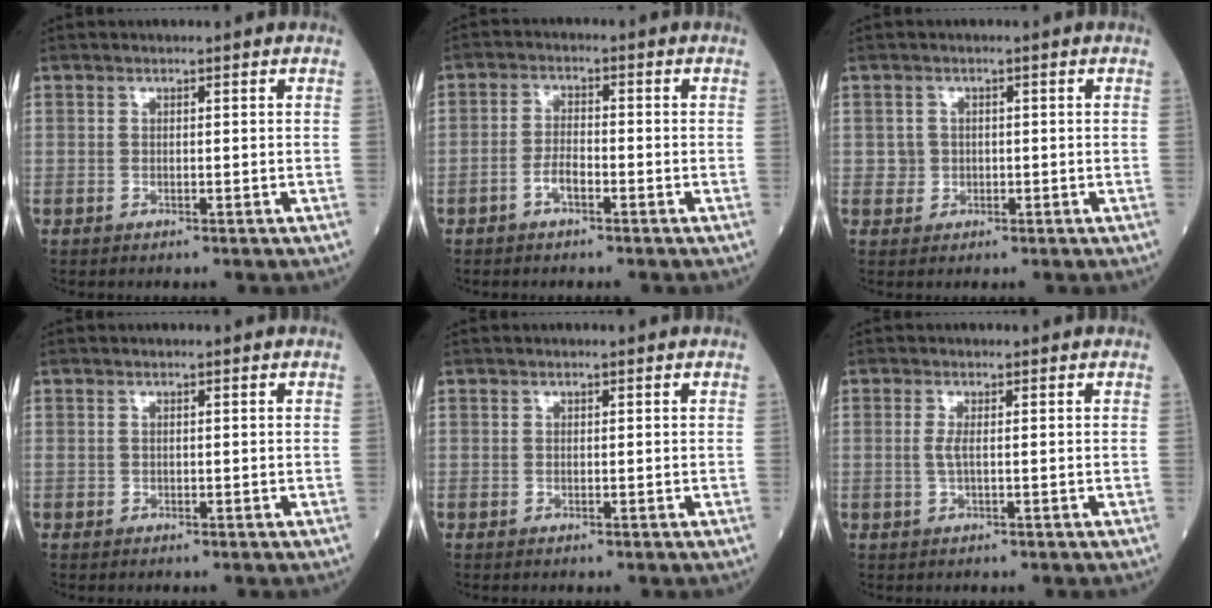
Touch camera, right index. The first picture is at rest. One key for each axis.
{"total": 3.0, "fx": -1.6, "fy": 1.0, "fz": 2.3, "tx": -0.046, "ty": 0.005, "tz": -0.033}
{"total": 3.7, "fx": 0.0, "fy": 3.7, "fz": 0.1, "tx": 0.009, "ty": 0.011, "tz": 0.003}
{"total": 0.0}
{"total": 0.0}
{"total": 1.5, "fx": 0.0, "fy": 0.1, "fz": 1.4, "tx": -0.040, "ty": -0.002, "tz": 0.000}